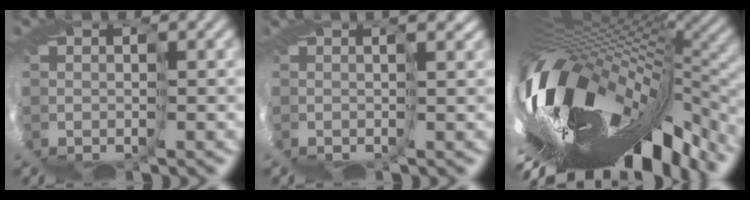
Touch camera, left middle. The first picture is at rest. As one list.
[{"total": 2.8, "force": [0.1, -2.3, -1.5], "torque": [0.016, -0.006, 0.012]}, {"total": 9.7, "force": [-3.0, 1.6, 9.1], "torque": [-0.182, -0.001, -0.050]}]